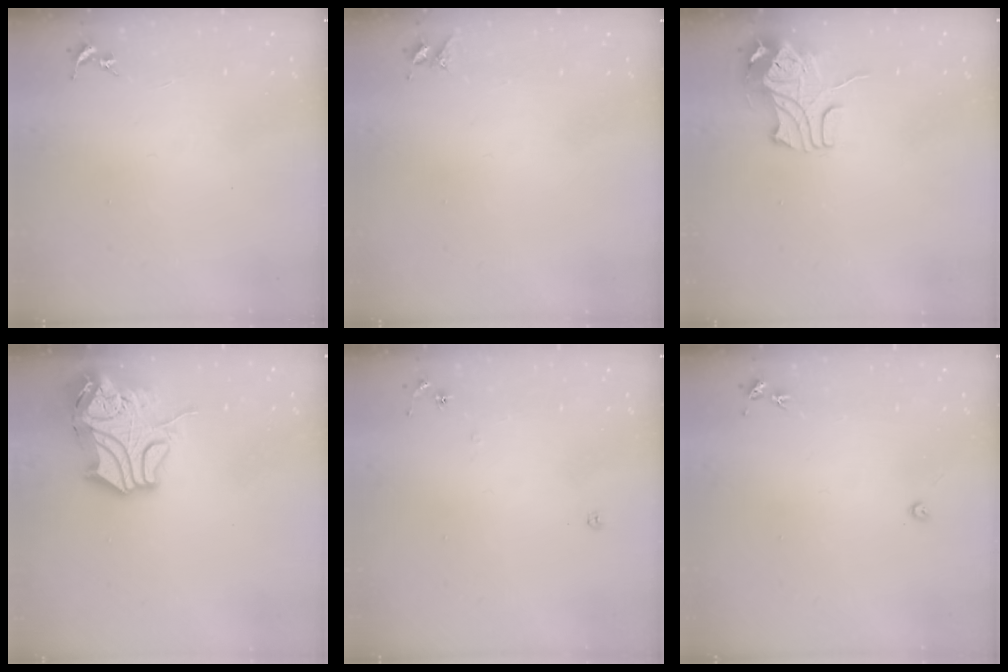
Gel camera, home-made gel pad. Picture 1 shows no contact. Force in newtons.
{"total": 3.8, "press": 3.8, "slide": 0.4}
{"total": 10.6, "press": 10.5, "slide": 1.6}
{"total": 17.1, "press": 16.9, "slide": 2.6}
{"total": 6.1, "press": 6.1, "slide": 0.5}
{"total": 2.0, "press": 2.0, "slide": 0.3}